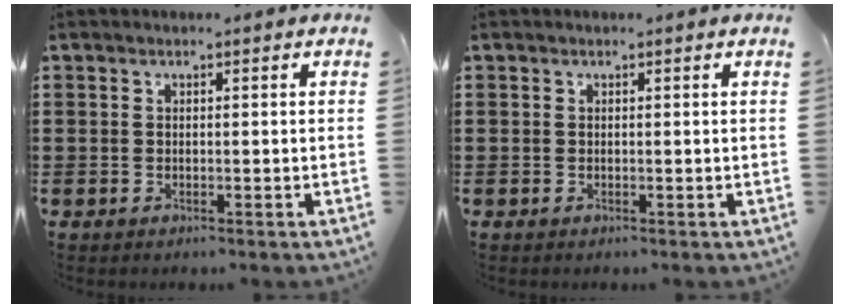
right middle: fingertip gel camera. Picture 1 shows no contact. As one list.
[{"total": 0.0}]